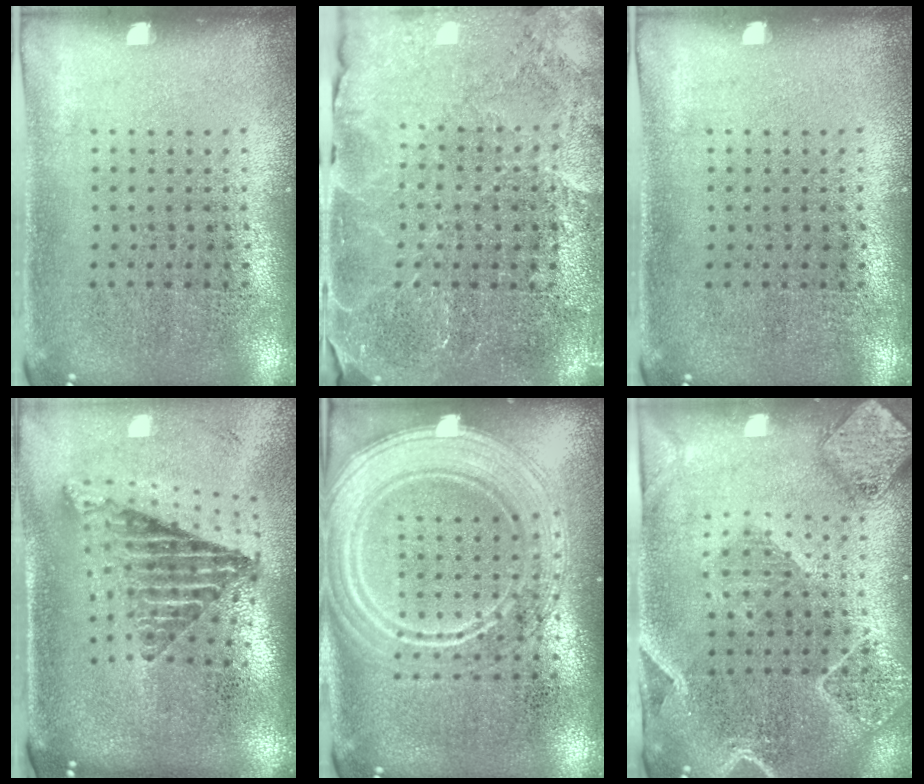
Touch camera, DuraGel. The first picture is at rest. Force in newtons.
{"total": 3.2, "press": 3.1, "slide": 0.9}
{"total": 0.0}
{"total": 2.6, "press": 1.7, "slide": 1.9}
{"total": 3.7, "press": 3.7, "slide": 0.6}
{"total": 2.3, "press": 2.1, "slide": 0.9}